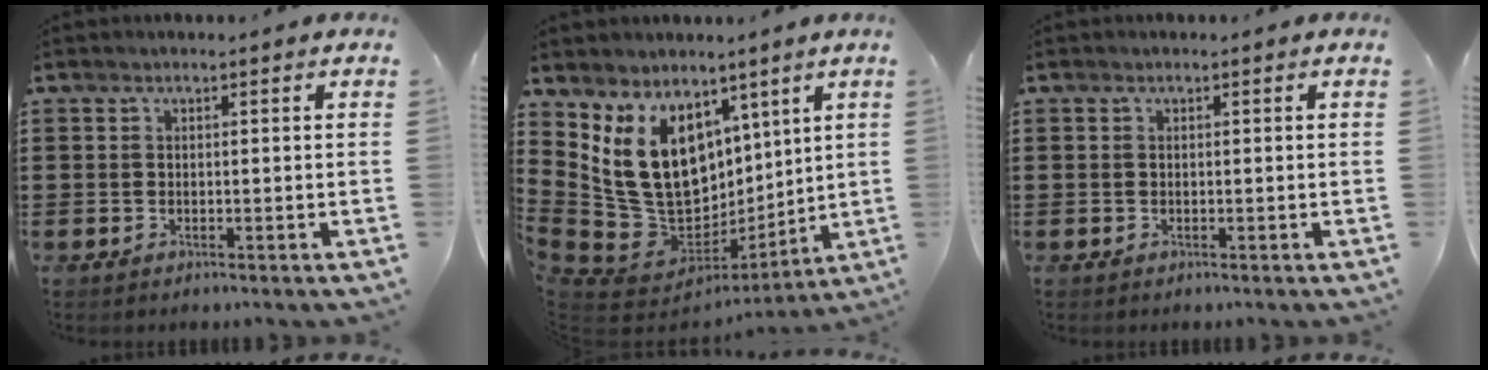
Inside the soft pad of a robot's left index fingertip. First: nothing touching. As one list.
[{"total": 16.2, "force": [4.0, 12.5, 9.5], "torque": [-0.227, -0.039, 0.086]}, {"total": 0.0}]